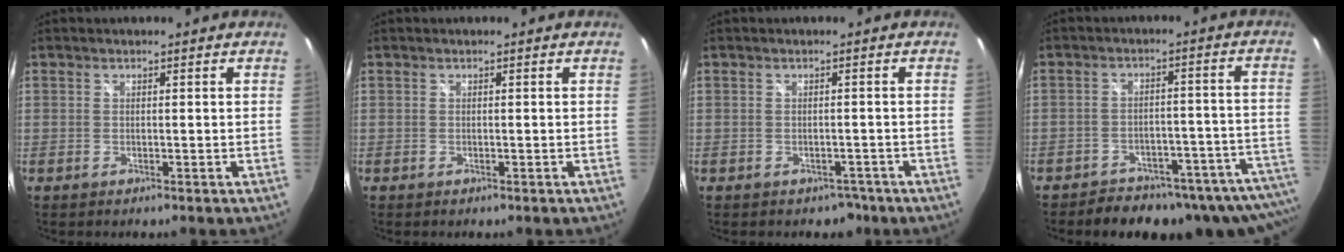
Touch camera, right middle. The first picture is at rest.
{"total": 0.0}
{"total": 3.2, "force": [-2.1, 2.3, 0.7], "torque": [-0.010, 0.004, -0.019]}
{"total": 20.6, "force": [-17.6, 6.7, 8.3], "torque": [-0.092, 0.004, -0.203]}